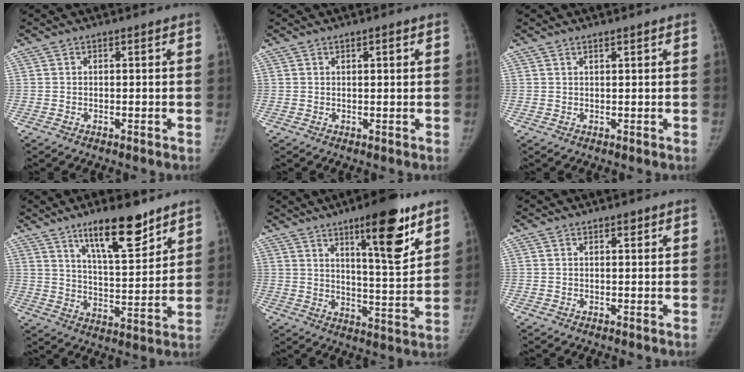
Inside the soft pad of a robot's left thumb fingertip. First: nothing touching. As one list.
[{"total": 1.3, "force": [0.6, 0.4, 1.0], "torque": [-0.013, 0.000, 0.009]}, {"total": 0.9, "force": [0.7, 0.1, 0.4], "torque": [-0.007, -0.005, 0.014]}, {"total": 13.6, "force": [9.3, 3.7, 9.3], "torque": [-0.126, -0.062, 0.157]}, {"total": 14.9, "force": [8.6, 3.4, 11.6], "torque": [-0.146, -0.056, 0.130]}, {"total": 1.0, "force": [0.6, 0.5, 0.5], "torque": [-0.003, -0.003, 0.008]}]